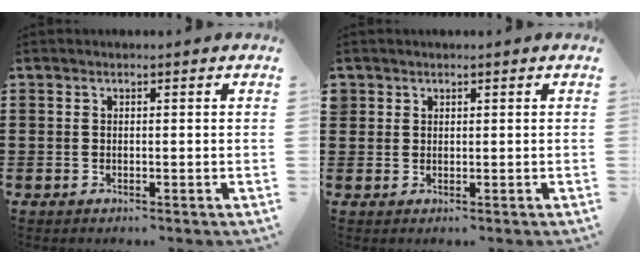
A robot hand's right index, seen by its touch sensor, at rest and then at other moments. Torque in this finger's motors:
{"motor_torque": [0.07, 0.05, 0.00, -0.01]}